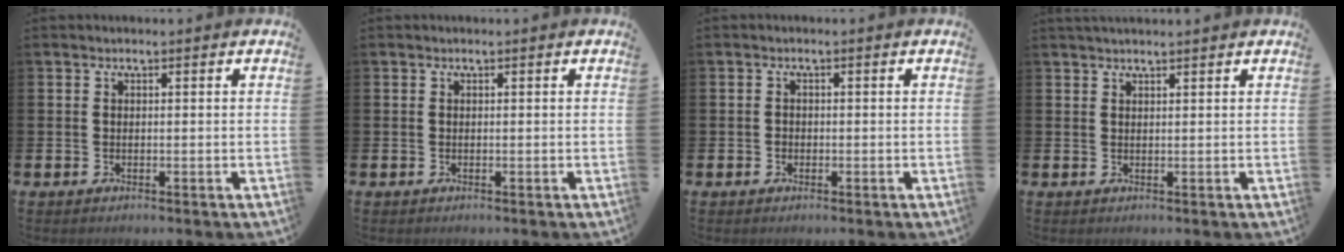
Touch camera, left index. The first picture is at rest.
{"total": 0.0}
{"total": 0.8, "force": [-0.3, 0.7, 0.2], "torque": [-0.004, 0.005, -0.008]}
{"total": 1.2, "force": [1.2, 0.0, 0.3], "torque": [-0.005, -0.001, 0.021]}